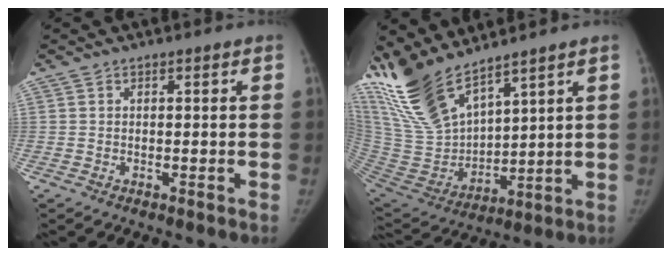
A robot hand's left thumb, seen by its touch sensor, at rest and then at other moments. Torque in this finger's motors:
{"motor_torque": [0.33, 0.22, 1.37, -1.39, 0.14]}